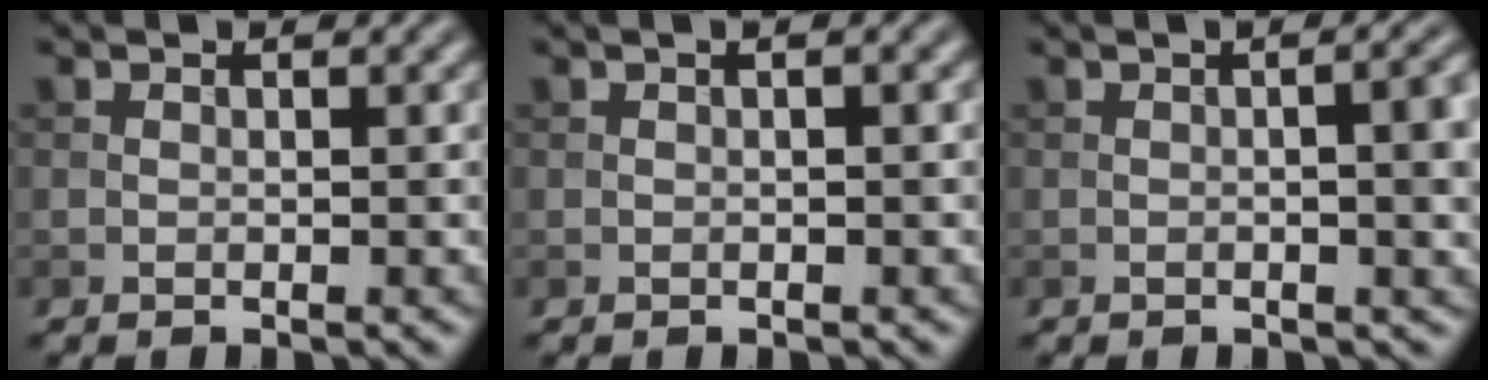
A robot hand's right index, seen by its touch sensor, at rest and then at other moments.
{"total": 1.4, "force": [0.3, 0.3, 1.3], "torque": [-0.023, 0.001, 0.000]}
{"total": 6.7, "force": [0.2, 2.8, 6.1], "torque": [-0.043, 0.014, -0.005]}